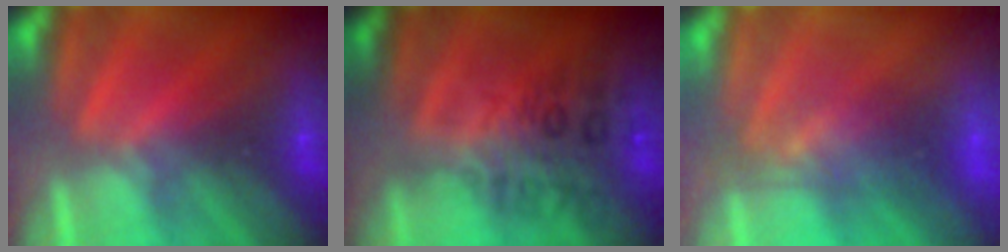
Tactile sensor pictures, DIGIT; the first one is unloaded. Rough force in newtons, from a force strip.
{"total": 2.8}
{"total": 2.7}